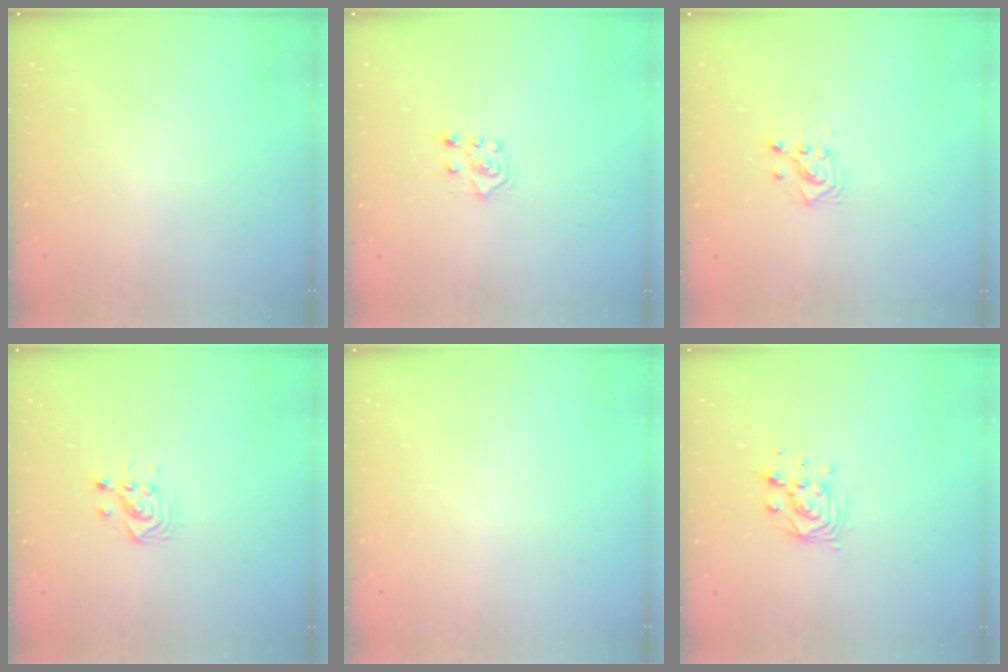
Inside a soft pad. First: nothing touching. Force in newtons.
{"total": 6.0, "press": 6.0, "slide": 0.4}
{"total": 3.4, "press": 3.3, "slide": 1.0}
{"total": 3.7, "press": 3.7, "slide": 0.2}
{"total": 0.0}
{"total": 8.2, "press": 8.2, "slide": 0.6}